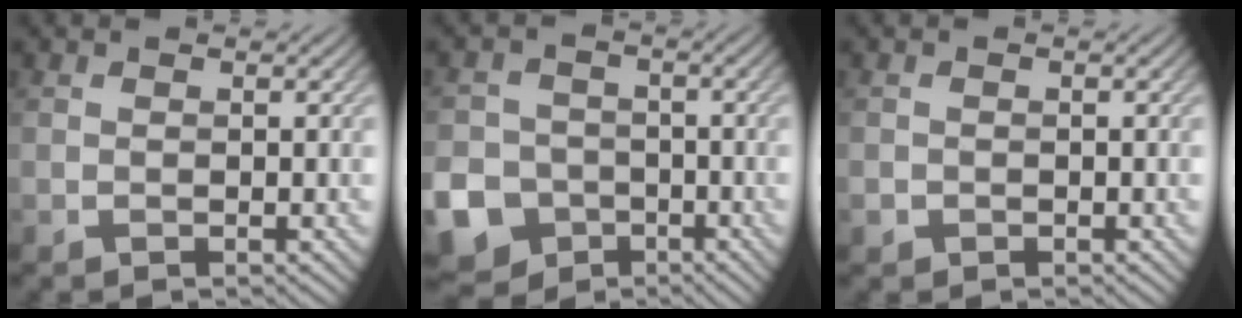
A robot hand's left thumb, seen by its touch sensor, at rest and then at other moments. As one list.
[{"total": 12.9, "force": [-6.2, 10.8, 3.6], "torque": [-0.119, -0.059, -0.117]}, {"total": 1.0, "force": [-0.5, 0.9, 0.1], "torque": [-0.001, -0.006, -0.012]}]